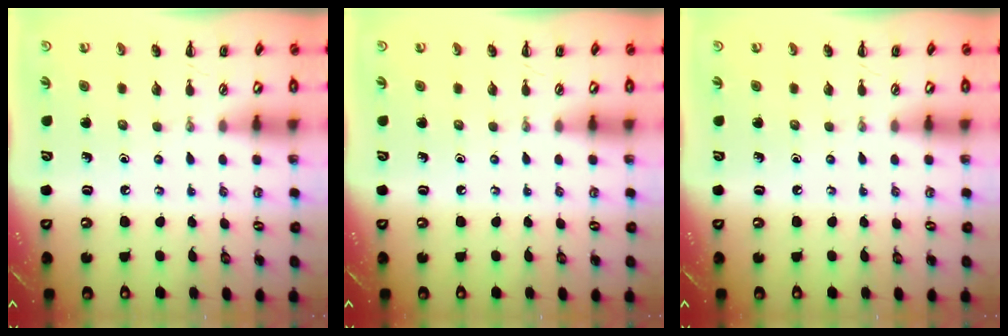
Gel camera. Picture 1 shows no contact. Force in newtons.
{"total": 0.0}
{"total": 0.0}